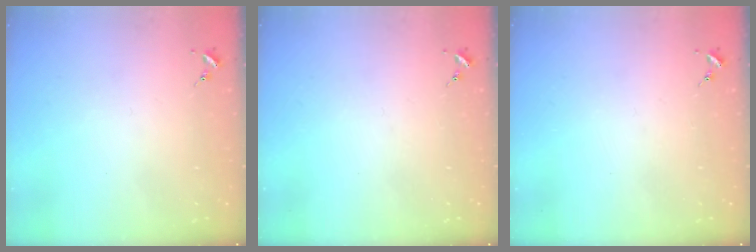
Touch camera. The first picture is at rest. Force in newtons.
{"total": 0.0}
{"total": 0.0}